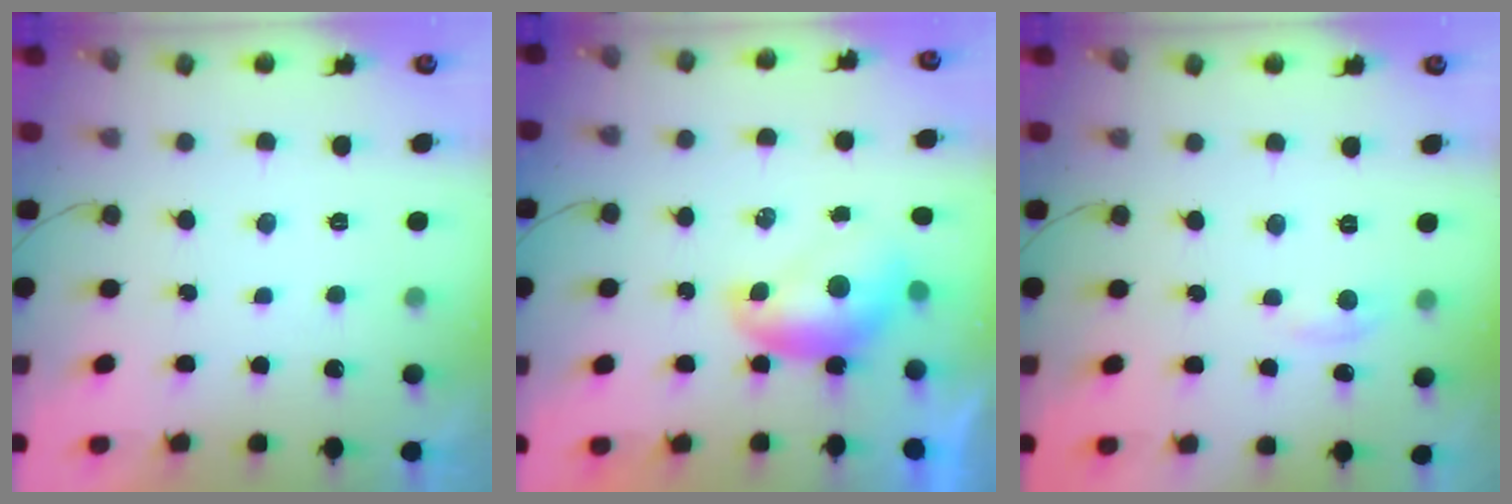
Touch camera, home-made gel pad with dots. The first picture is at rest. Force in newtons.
{"total": 7.7, "press": 7.7, "slide": 0.3}
{"total": 2.8, "press": 2.8, "slide": 0.4}